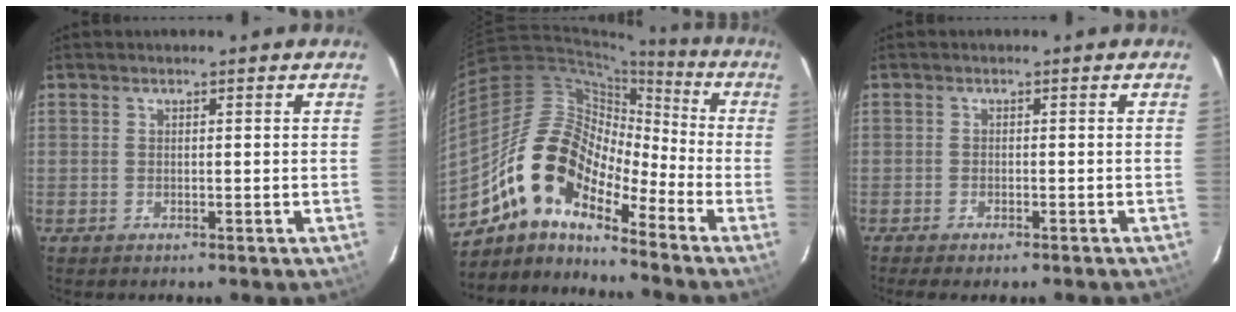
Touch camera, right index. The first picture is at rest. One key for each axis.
{"total": 13.4, "fx": -9.7, "fy": 5.9, "fz": 7.1, "tx": -0.113, "ty": 0.014, "tz": -0.198}
{"total": 3.6, "fx": -2.9, "fy": 0.9, "fz": 1.9, "tx": -0.046, "ty": -0.014, "tz": -0.047}